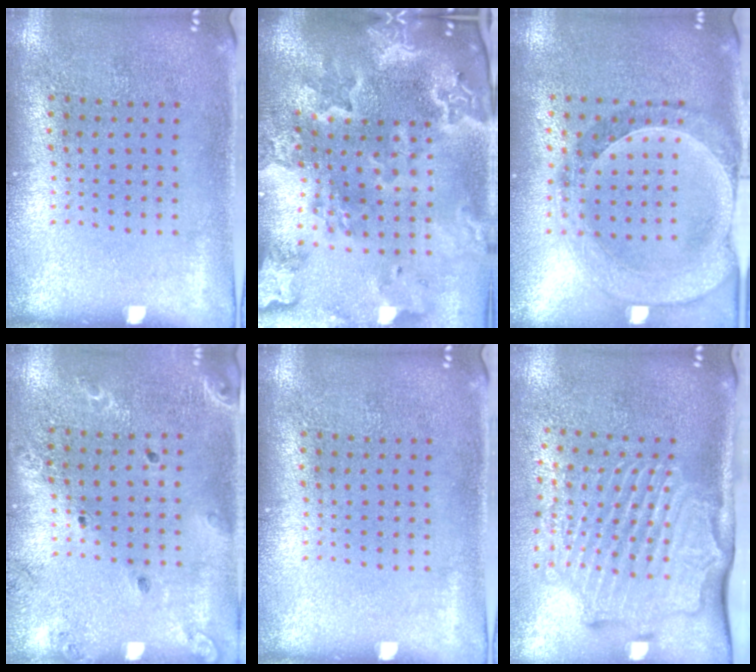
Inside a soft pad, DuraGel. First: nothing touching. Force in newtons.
{"total": 4.5, "press": 3.6, "slide": 2.6}
{"total": 1.5, "press": 1.5, "slide": 0.3}
{"total": 1.4, "press": 1.4, "slide": 0.1}
{"total": 0.0}
{"total": 2.9, "press": 2.3, "slide": 1.8}